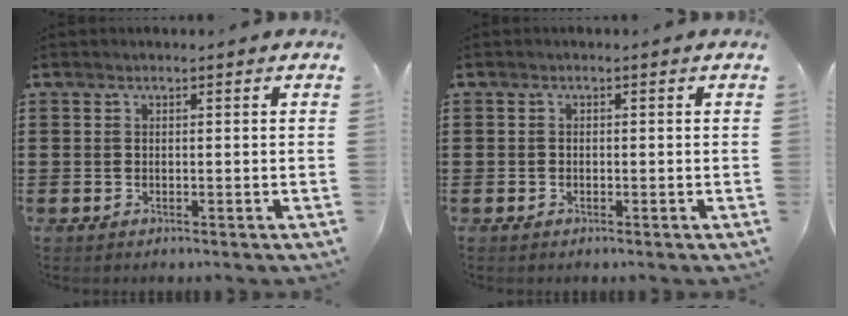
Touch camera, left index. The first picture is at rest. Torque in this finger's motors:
{"motor_torque": [-0.20, 0.31, -0.02, -0.01]}